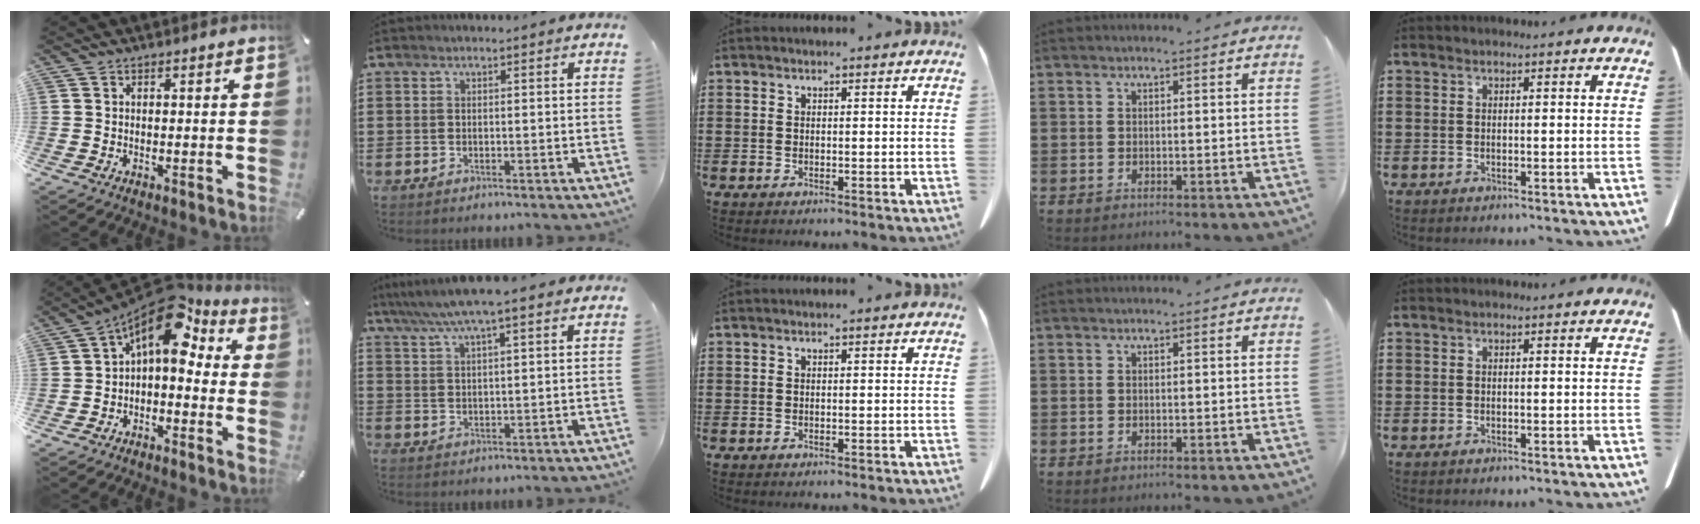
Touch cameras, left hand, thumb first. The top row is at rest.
{"thumb": {"total": 12.1, "force": [5.9, 6.2, 8.6], "torque": [-0.126, -0.046, 0.102]}, "index": {"total": 6.2, "force": [4.7, 0.1, 4.0], "torque": [-0.089, -0.011, 0.082]}}